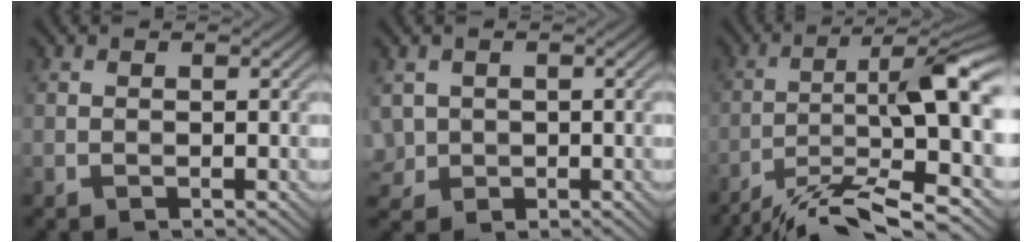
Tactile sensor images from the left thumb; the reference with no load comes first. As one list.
[{"total": 2.6, "force": [0.2, 2.5, 0.9], "torque": [-0.035, -0.008, 0.007]}, {"total": 14.7, "force": [-6.1, 3.5, 12.9], "torque": [-0.214, -0.009, -0.104]}]